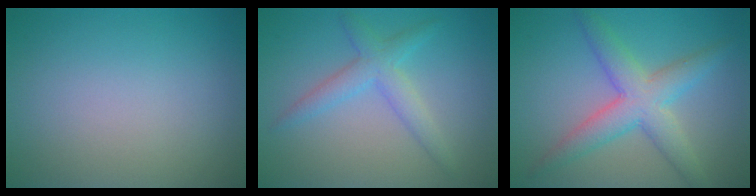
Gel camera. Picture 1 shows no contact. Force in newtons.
{"total": 3.0, "press": 3.0, "slide": 0.1}
{"total": 5.2, "press": 5.2, "slide": 0.2}